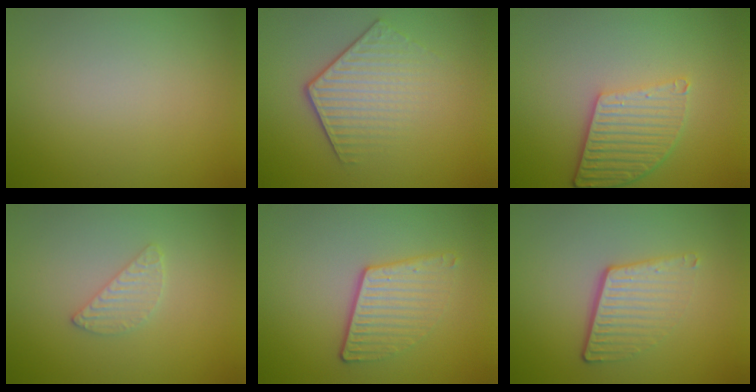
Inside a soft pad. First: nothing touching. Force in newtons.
{"total": 4.2, "press": 3.0, "slide": 2.9}
{"total": 5.0, "press": 3.8, "slide": 3.3}
{"total": 1.9, "press": 1.8, "slide": 0.2}
{"total": 3.6, "press": 2.7, "slide": 2.4}
{"total": 4.0, "press": 2.6, "slide": 3.0}